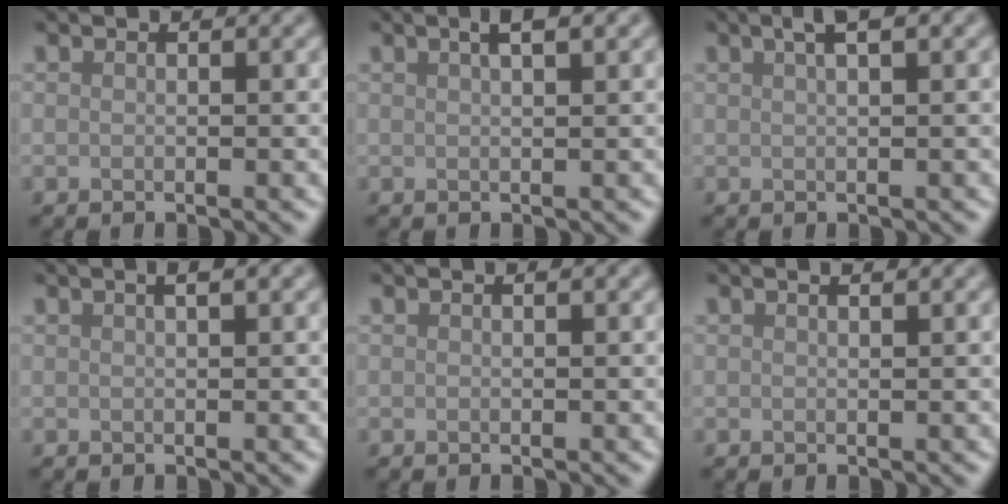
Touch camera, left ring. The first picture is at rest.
{"total": 2.3, "force": [1.3, 0.6, 1.8], "torque": [-0.017, 0.002, 0.014]}
{"total": 2.3, "force": [1.2, 0.5, 1.9], "torque": [-0.023, 0.008, 0.018]}
{"total": 1.9, "force": [1.0, 0.6, 1.5], "torque": [-0.014, -0.004, 0.009]}
{"total": 0.5, "force": [0.3, 0.1, 0.4], "torque": [-0.005, 0.003, 0.005]}
{"total": 1.1, "force": [0.7, 0.2, 0.7], "torque": [-0.013, -0.001, 0.008]}